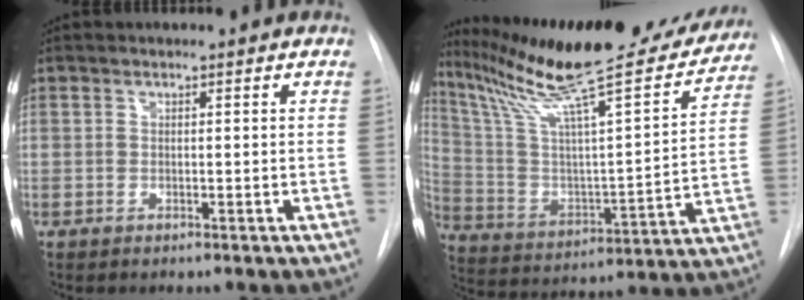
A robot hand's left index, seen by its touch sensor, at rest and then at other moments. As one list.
[{"total": 27.6, "force": [24.0, 2.4, 13.6], "torque": [-0.241, -0.040, 0.361]}]